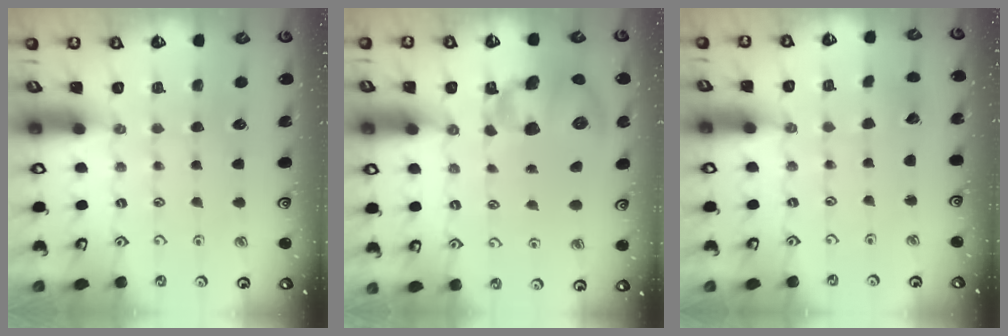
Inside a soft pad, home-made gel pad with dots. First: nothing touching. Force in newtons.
{"total": 14.7, "press": 14.5, "slide": 2.2}
{"total": 2.4, "press": 2.4, "slide": 0.2}